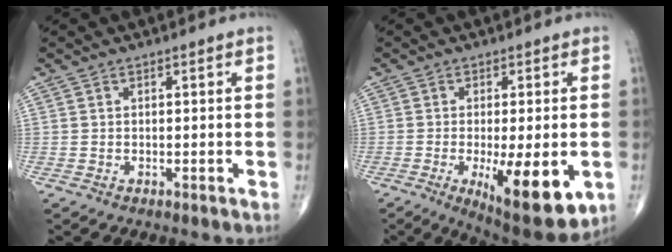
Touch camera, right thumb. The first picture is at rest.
{"total": 14.5, "force": [-4.1, 4.6, 13.1], "torque": [-0.174, -0.020, -0.046]}